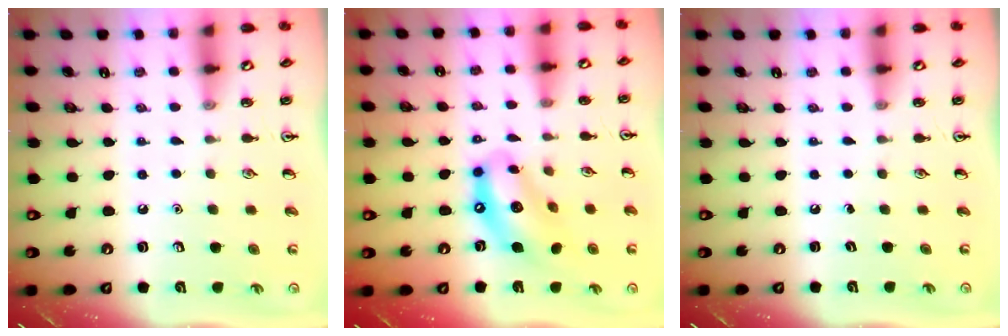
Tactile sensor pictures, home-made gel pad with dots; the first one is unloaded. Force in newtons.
{"total": 13.6, "press": 12.8, "slide": 4.6}
{"total": 0.0}